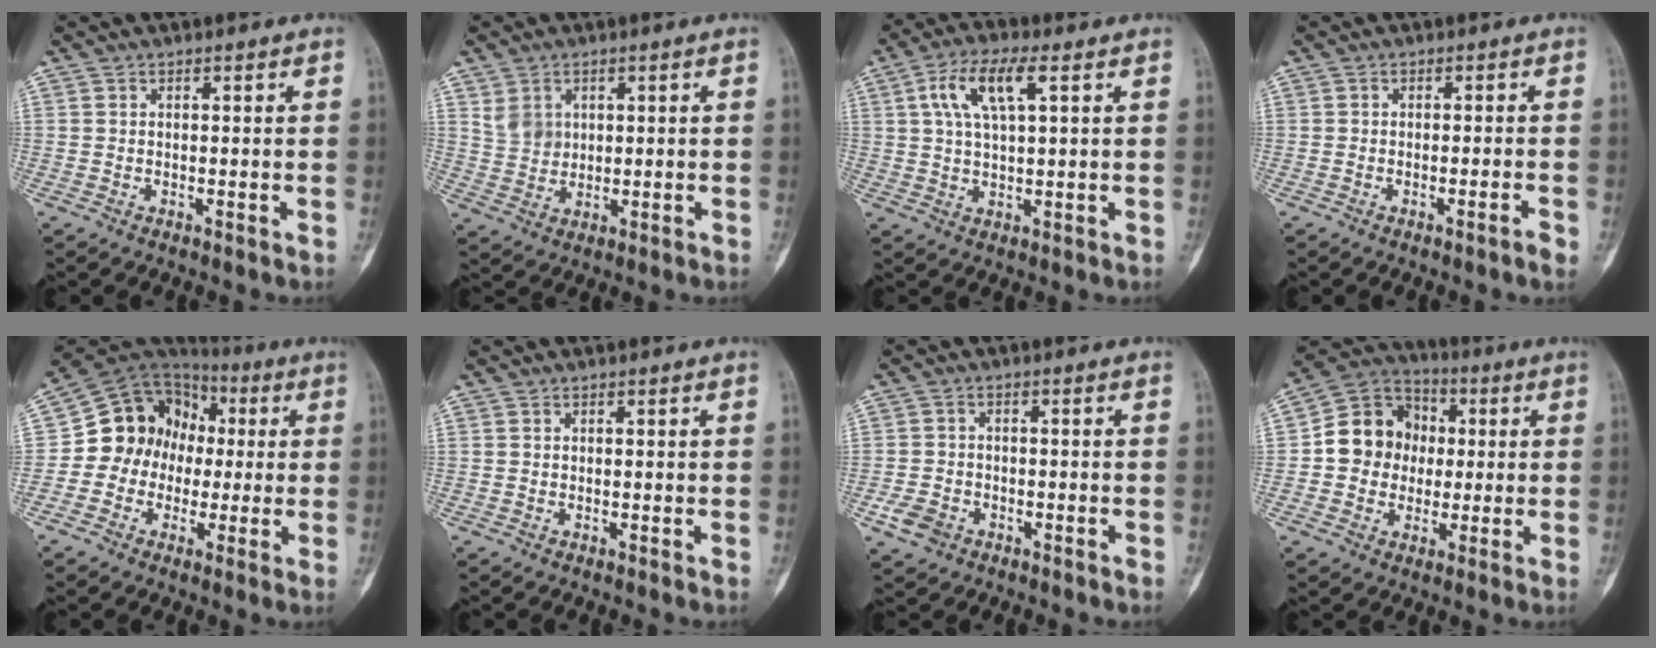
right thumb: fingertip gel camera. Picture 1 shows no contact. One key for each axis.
{"total": 4.7, "fx": 1.8, "fy": 3.8, "fz": 2.1, "tx": -0.022, "ty": -0.007, "tz": 0.043}
{"total": 9.2, "fx": 3.2, "fy": 3.2, "fz": 8.0, "tx": -0.163, "ty": 0.011, "tz": 0.061}
{"total": 2.0, "fx": -1.2, "fy": 0.0, "fz": 1.7, "tx": -0.029, "ty": 0.003, "tz": -0.018}
{"total": 14.1, "fx": -0.3, "fy": 12.3, "fz": 6.9, "tx": -0.076, "ty": 0.041, "tz": -0.012}
{"total": 0.0}
{"total": 4.2, "fx": -2.1, "fy": 3.1, "fz": 1.9, "tx": -0.033, "ty": 0.013, "tz": -0.033}
{"total": 12.4, "fx": 0.1, "fy": 11.1, "fz": 5.4, "tx": -0.049, "ty": 0.027, "tz": -0.007}